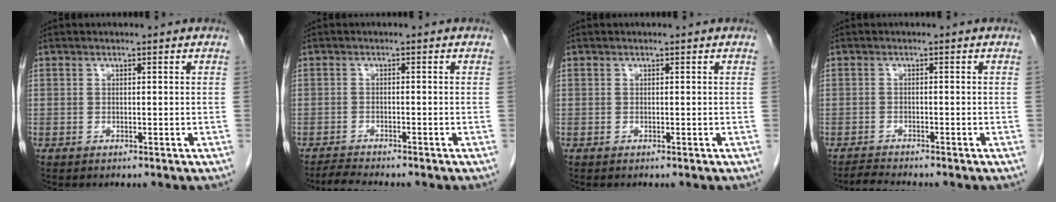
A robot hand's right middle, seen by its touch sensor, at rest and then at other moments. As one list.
[{"total": 2.6, "force": [-2.5, -0.3, 0.6], "torque": [-0.019, -0.015, -0.043]}, {"total": 0.0}, {"total": 2.0, "force": [-1.9, -0.6, 0.1], "torque": [-0.013, -0.015, -0.036]}]